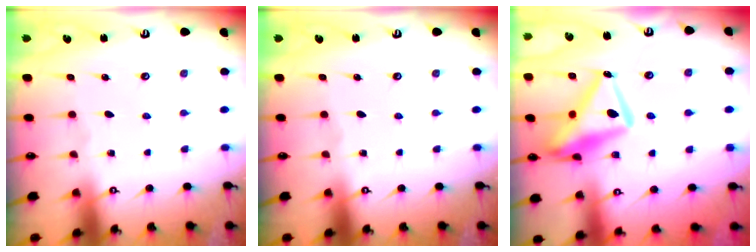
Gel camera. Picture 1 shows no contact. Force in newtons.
{"total": 0.0}
{"total": 17.8, "press": 17.7, "slide": 1.7}